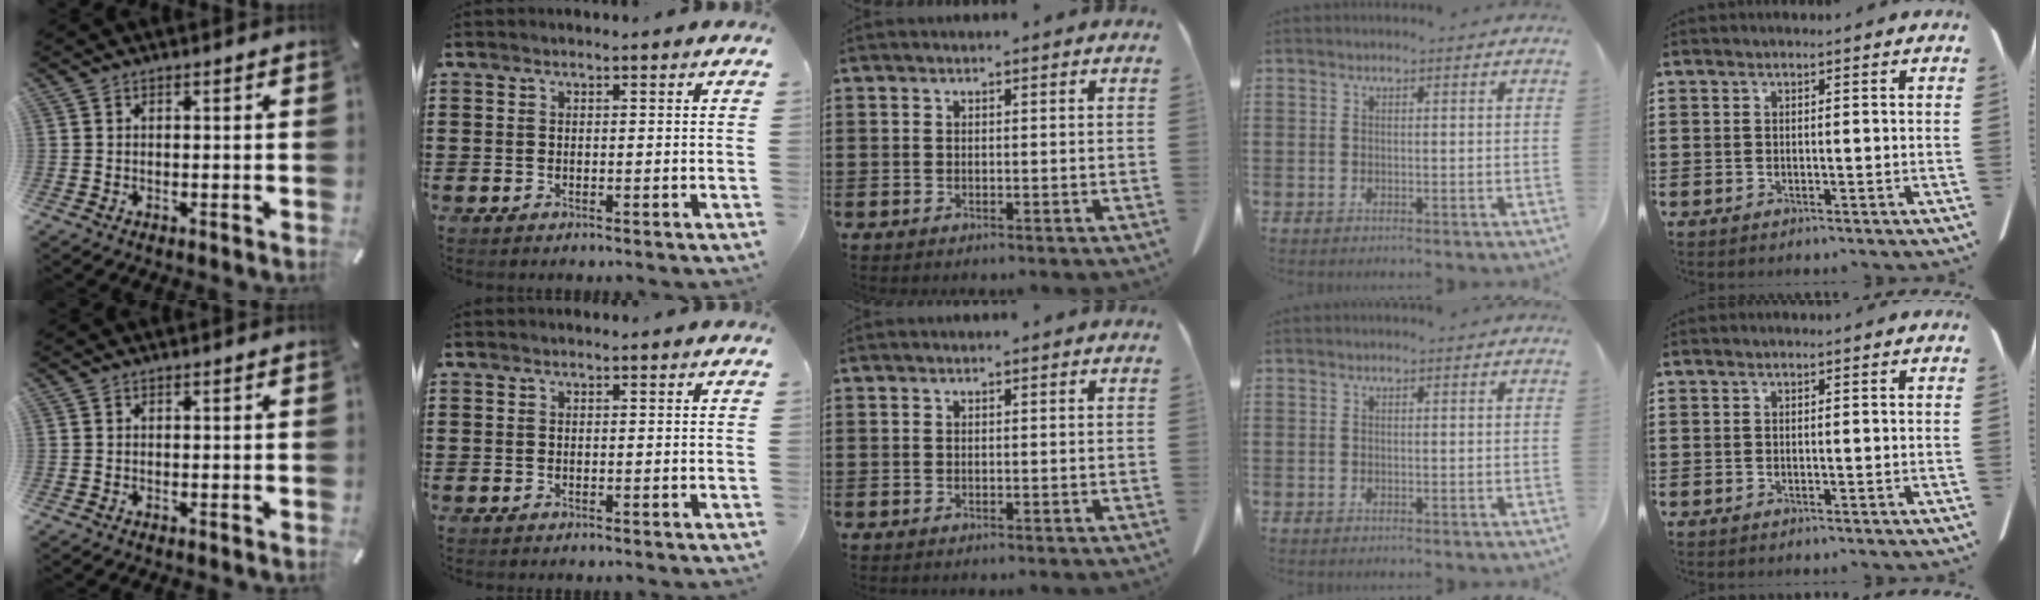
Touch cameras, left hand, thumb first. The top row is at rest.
{}